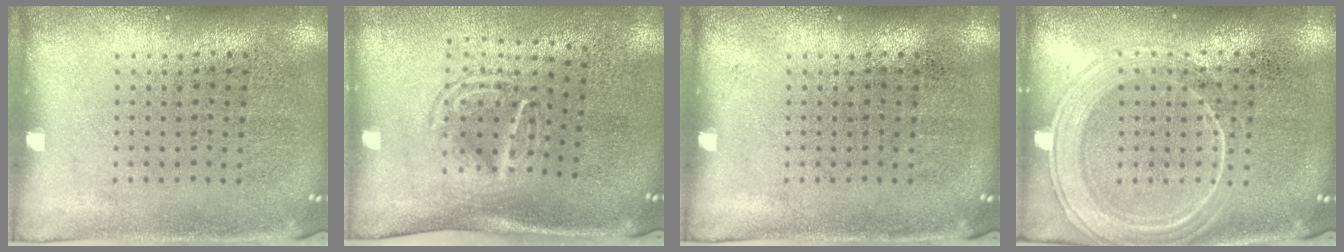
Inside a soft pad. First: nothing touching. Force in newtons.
{"total": 1.6, "press": 1.2, "slide": 1.1}
{"total": 0.0}
{"total": 3.0, "press": 2.9, "slide": 0.5}